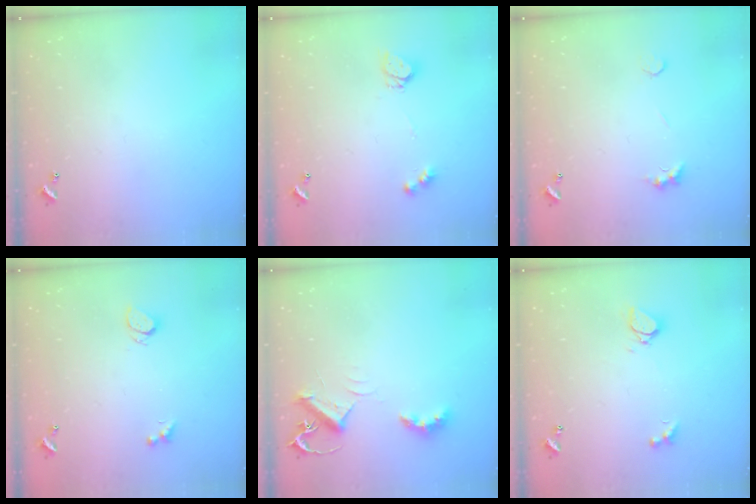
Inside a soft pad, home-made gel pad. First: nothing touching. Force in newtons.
{"total": 6.3, "press": 6.3, "slide": 0.6}
{"total": 1.8, "press": 1.7, "slide": 0.4}
{"total": 1.9, "press": 1.8, "slide": 0.7}
{"total": 6.6, "press": 6.6, "slide": 0.4}
{"total": 2.8, "press": 2.7, "slide": 0.6}